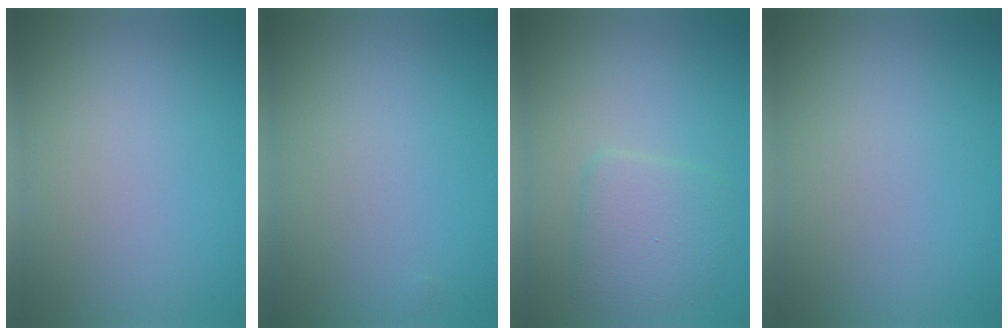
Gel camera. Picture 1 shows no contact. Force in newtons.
{"total": 0.0}
{"total": 3.3, "press": 3.3, "slide": 0.1}
{"total": 0.0}